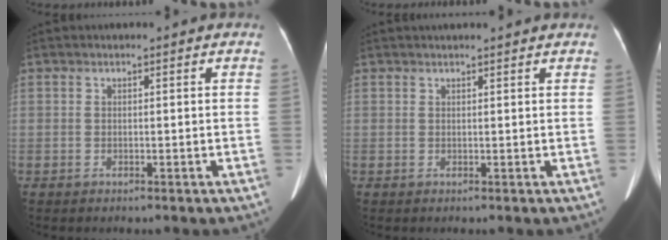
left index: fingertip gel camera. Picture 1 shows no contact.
{"total": 4.6, "force": [4.2, 0.2, 1.8], "torque": [-0.023, 0.026, 0.047]}